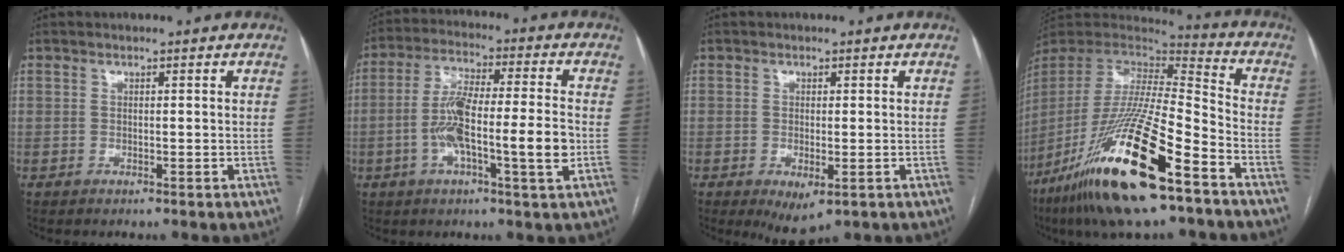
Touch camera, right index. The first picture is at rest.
{"total": 12.3, "force": [-2.7, 1.3, 11.9], "torque": [-0.220, 0.010, -0.051]}
{"total": 4.4, "force": [-1.9, 1.6, 3.6], "torque": [-0.055, -0.010, -0.016]}
{"total": 27.4, "force": [-16.0, 4.0, 21.8], "torque": [-0.446, -0.063, -0.300]}